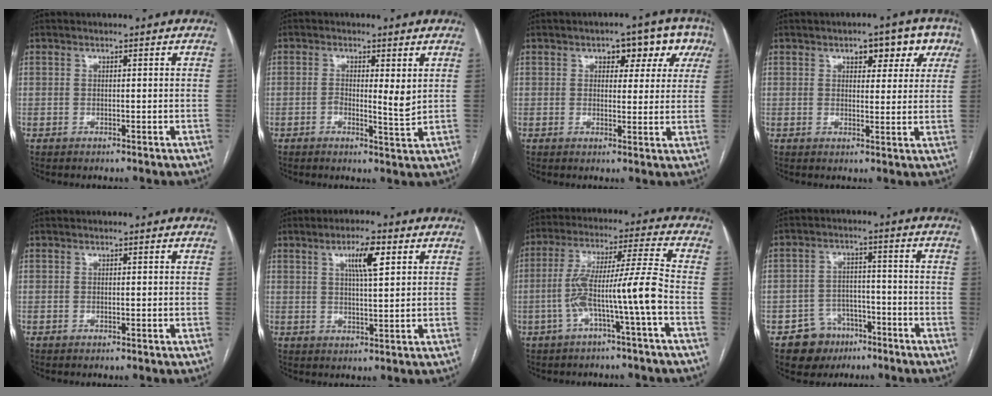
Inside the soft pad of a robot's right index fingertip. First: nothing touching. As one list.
[{"total": 3.7, "force": [0.6, 0.9, 3.6], "torque": [-0.052, -0.002, 0.009]}, {"total": 7.9, "force": [3.6, 4.6, 5.4], "torque": [-0.043, 0.029, 0.040]}, {"total": 7.1, "force": [3.7, 3.7, 4.8], "torque": [-0.039, 0.020, 0.043]}, {"total": 0.0}, {"total": 5.9, "force": [2.6, 0.8, 5.2], "torque": [-0.092, 0.004, 0.043]}, {"total": 10.3, "force": [-3.2, -0.9, 9.7], "torque": [-0.186, 0.032, -0.055]}, {"total": 7.0, "force": [-4.3, 5.5, 1.2], "torque": [-0.013, 0.014, -0.061]}]